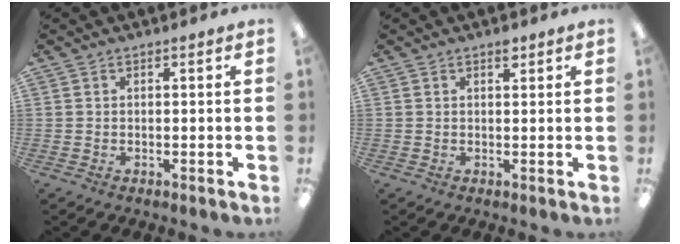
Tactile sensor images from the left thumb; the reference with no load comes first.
{"total": 1.9, "force": [1.3, 0.9, 0.9], "torque": [-0.005, -0.005, 0.020]}